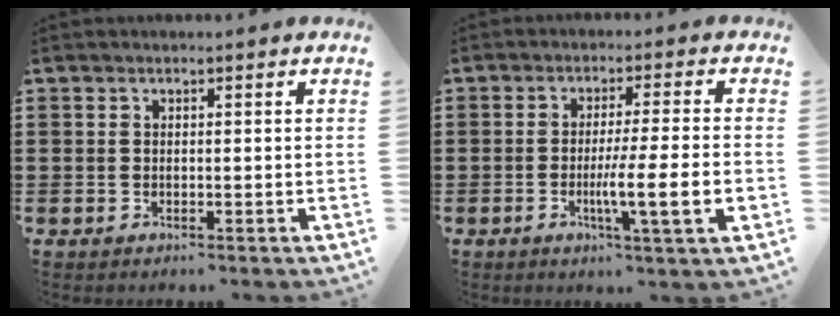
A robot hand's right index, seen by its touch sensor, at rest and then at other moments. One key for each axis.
{"total": 7.8, "fx": -1.9, "fy": -0.2, "fz": 7.6, "tx": -0.125, "ty": -0.015, "tz": -0.033}